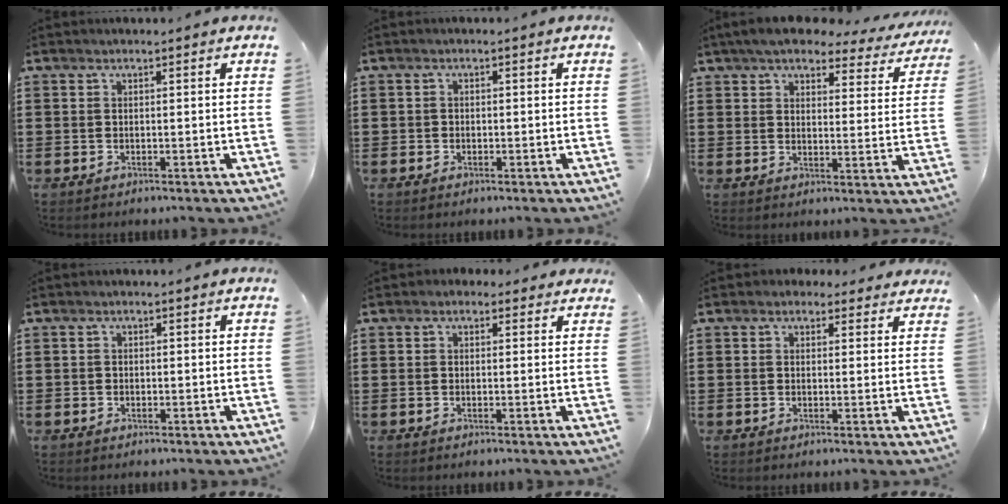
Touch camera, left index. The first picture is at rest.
{"total": 0.8, "force": [-0.3, 0.8, 0.0], "torque": [-0.005, 0.004, -0.009]}
{"total": 5.5, "force": [4.9, 1.2, 2.2], "torque": [-0.065, -0.016, 0.085]}
{"total": 0.6, "force": [-0.3, 0.6, 0.0], "torque": [-0.004, 0.002, -0.007]}
{"total": 1.2, "force": [0.6, 1.1, 0.2], "torque": [-0.009, 0.009, 0.009]}
{"total": 2.0, "force": [1.5, 1.3, 0.2], "torque": [-0.002, 0.003, 0.026]}